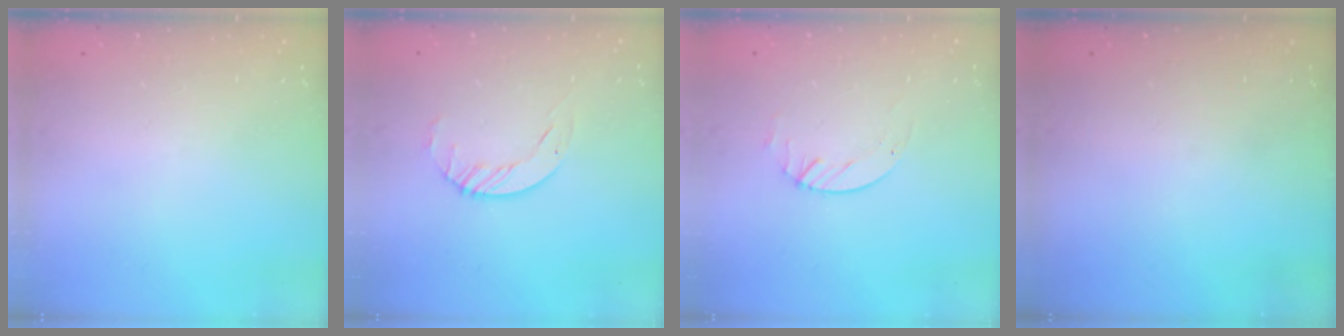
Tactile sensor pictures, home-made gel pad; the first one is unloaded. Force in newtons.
{"total": 3.5, "press": 3.5, "slide": 0.4}
{"total": 1.7, "press": 1.7, "slide": 0.2}
{"total": 0.0}